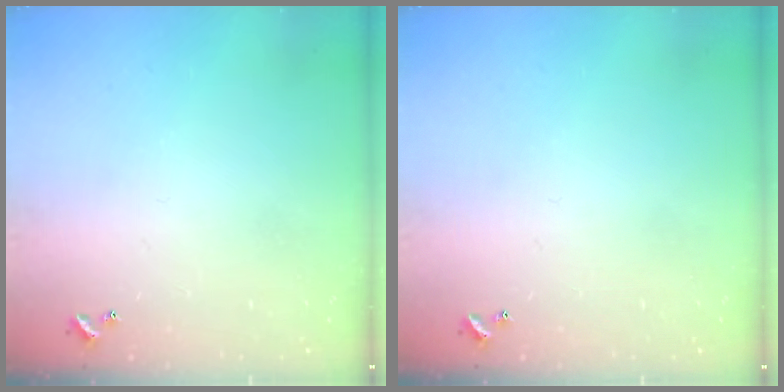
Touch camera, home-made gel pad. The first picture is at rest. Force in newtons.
{"total": 0.0}